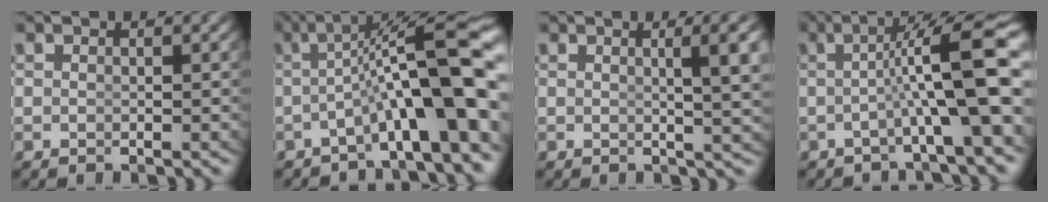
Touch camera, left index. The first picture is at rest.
{"total": 10.0, "force": [-0.9, 2.7, 9.5], "torque": [-0.132, 0.008, -0.009]}
{"total": 4.0, "force": [1.1, 0.1, 3.8], "torque": [-0.045, -0.003, 0.021]}
{"total": 7.3, "force": [-0.6, 0.7, 7.2], "torque": [-0.095, 0.006, -0.006]}